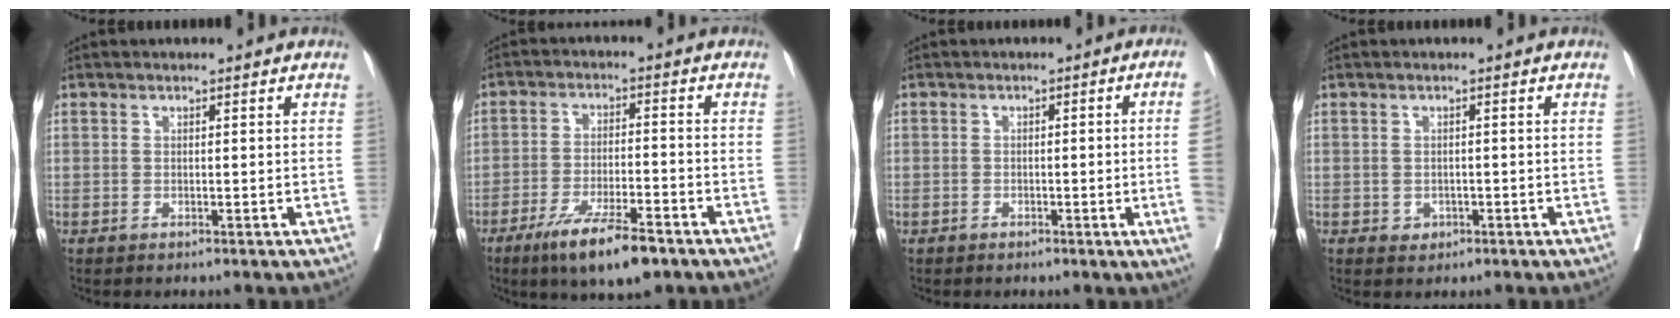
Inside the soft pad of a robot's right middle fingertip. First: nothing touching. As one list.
[{"total": 10.2, "force": [-6.8, 1.9, 7.4], "torque": [-0.128, -0.015, -0.110]}, {"total": 5.2, "force": [-1.1, -1.0, 5.0], "torque": [-0.056, 0.000, -0.015]}, {"total": 1.6, "force": [-0.6, 1.4, 0.6], "torque": [-0.006, 0.005, -0.002]}]